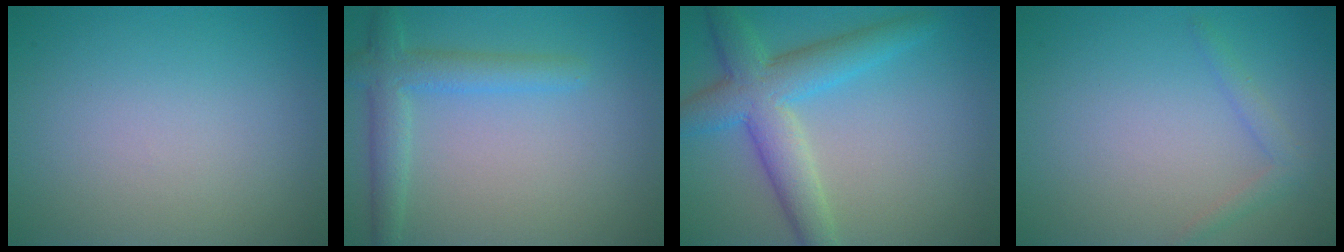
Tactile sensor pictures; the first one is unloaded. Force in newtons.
{"total": 3.4, "press": 3.4, "slide": 0.2}
{"total": 6.1, "press": 6.1, "slide": 0.2}
{"total": 1.3, "press": 1.3, "slide": 0.1}